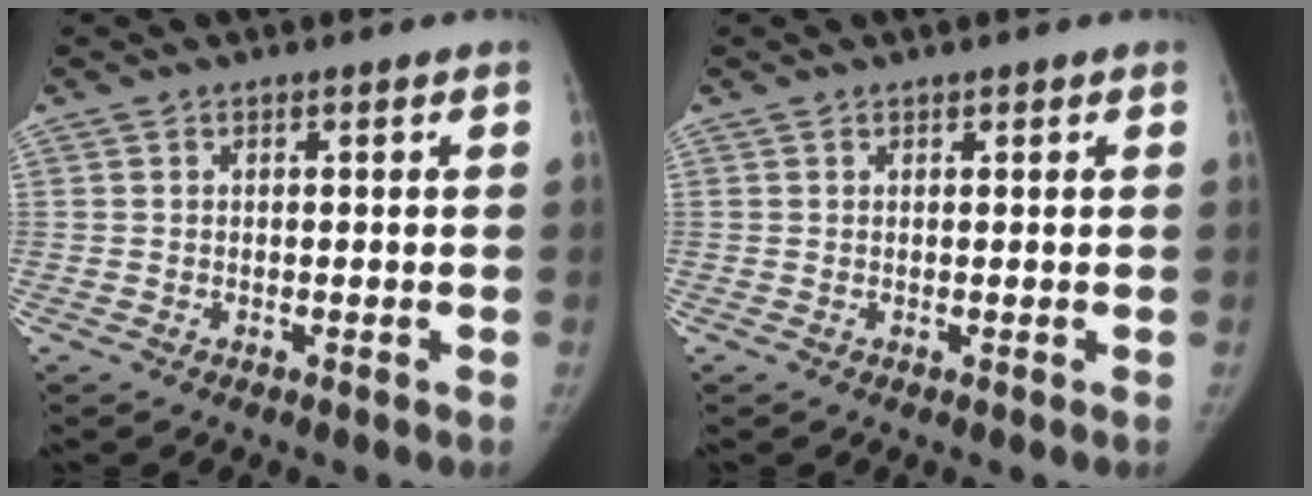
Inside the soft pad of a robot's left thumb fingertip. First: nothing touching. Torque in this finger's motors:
{"motor_torque": [-0.29, 0.04, -0.22, 0.08, -0.07]}